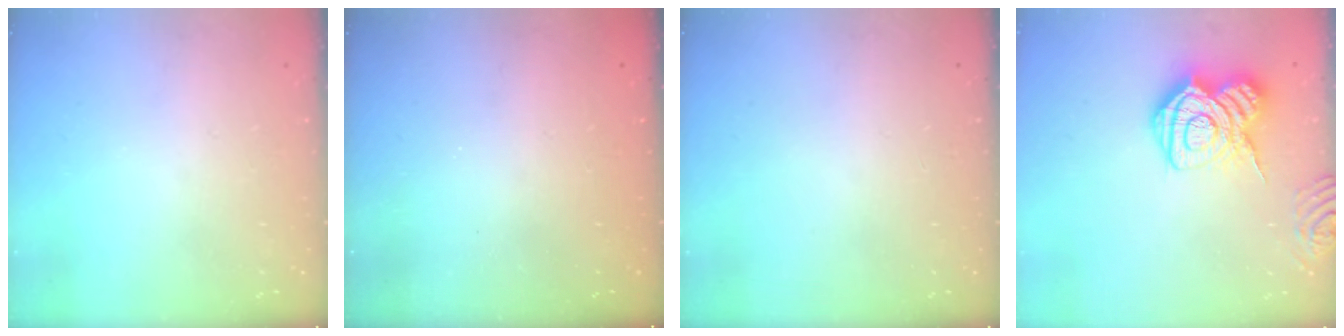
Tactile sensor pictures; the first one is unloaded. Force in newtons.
{"total": 2.3, "press": 2.2, "slide": 0.8}
{"total": 0.0}
{"total": 15.5, "press": 15.5, "slide": 0.7}